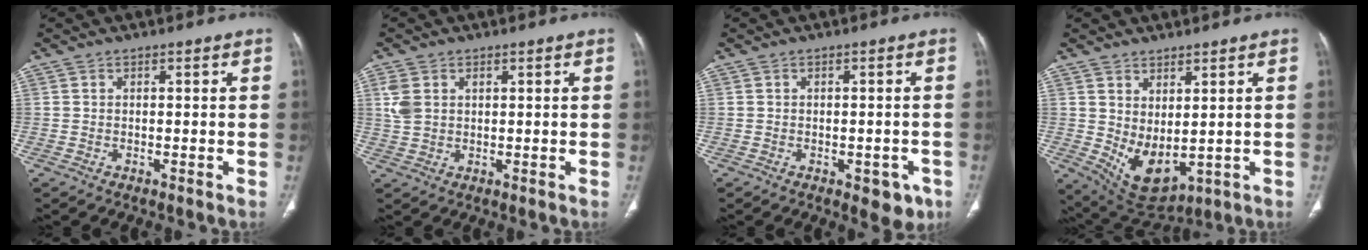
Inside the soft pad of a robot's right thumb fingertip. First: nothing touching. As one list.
[{"total": 4.2, "force": [1.3, 3.0, 2.6], "torque": [-0.060, 0.003, 0.031]}, {"total": 5.0, "force": [-2.4, 2.8, 3.5], "torque": [-0.018, 0.007, -0.024]}, {"total": 8.7, "force": [0.7, 4.8, 7.2], "torque": [-0.115, -0.021, 0.043]}]